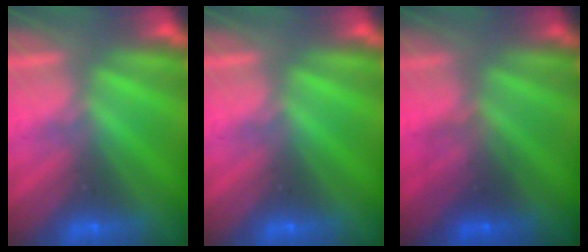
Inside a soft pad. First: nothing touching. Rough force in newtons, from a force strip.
{"total": 0.0}
{"total": 1.7}